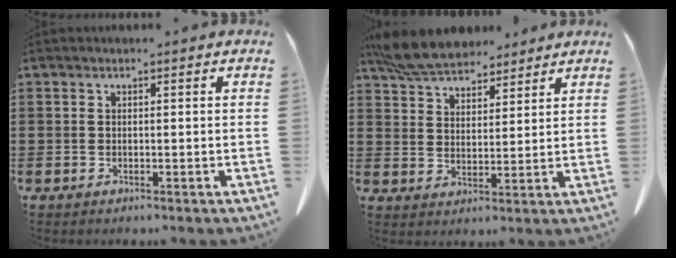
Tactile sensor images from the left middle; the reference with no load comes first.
{"total": 7.4, "force": [6.8, 2.0, 2.2], "torque": [-0.068, -0.017, 0.129]}